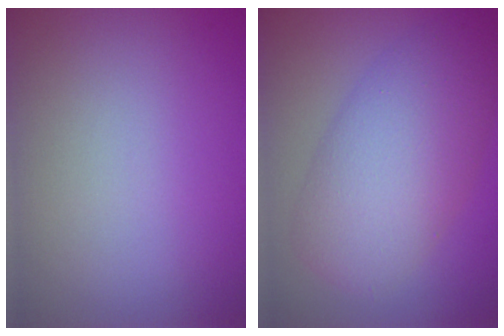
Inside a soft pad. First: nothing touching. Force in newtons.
{"total": 7.9, "press": 7.9, "slide": 0.3}